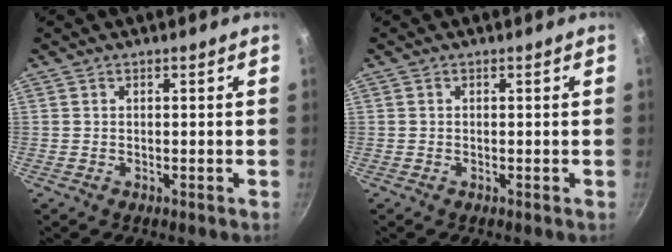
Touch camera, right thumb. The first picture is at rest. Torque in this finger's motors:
{"motor_torque": [0.27, 0.30, 0.33, 0.06, -0.01]}